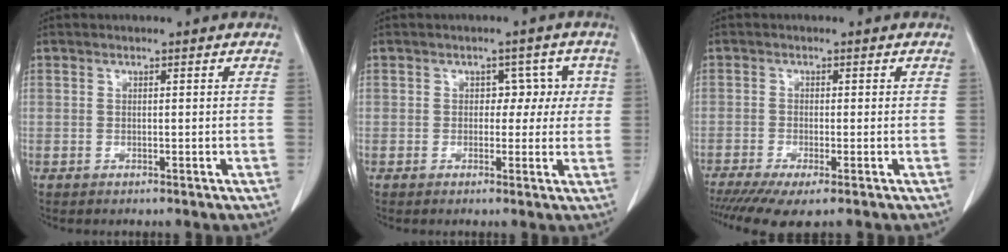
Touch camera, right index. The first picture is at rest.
{"total": 3.7, "force": [0.4, 2.9, 2.3], "torque": [-0.009, 0.021, 0.002]}
{"total": 6.3, "force": [-4.4, 1.0, 4.4], "torque": [-0.070, -0.015, -0.076]}